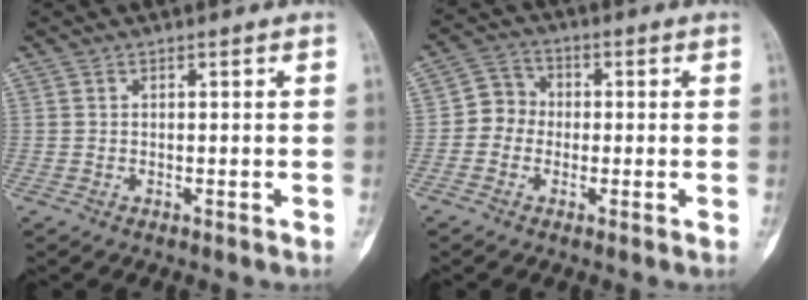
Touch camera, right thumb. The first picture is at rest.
{"total": 5.2, "force": [-0.8, 4.8, 1.9], "torque": [-0.007, 0.016, -0.030]}